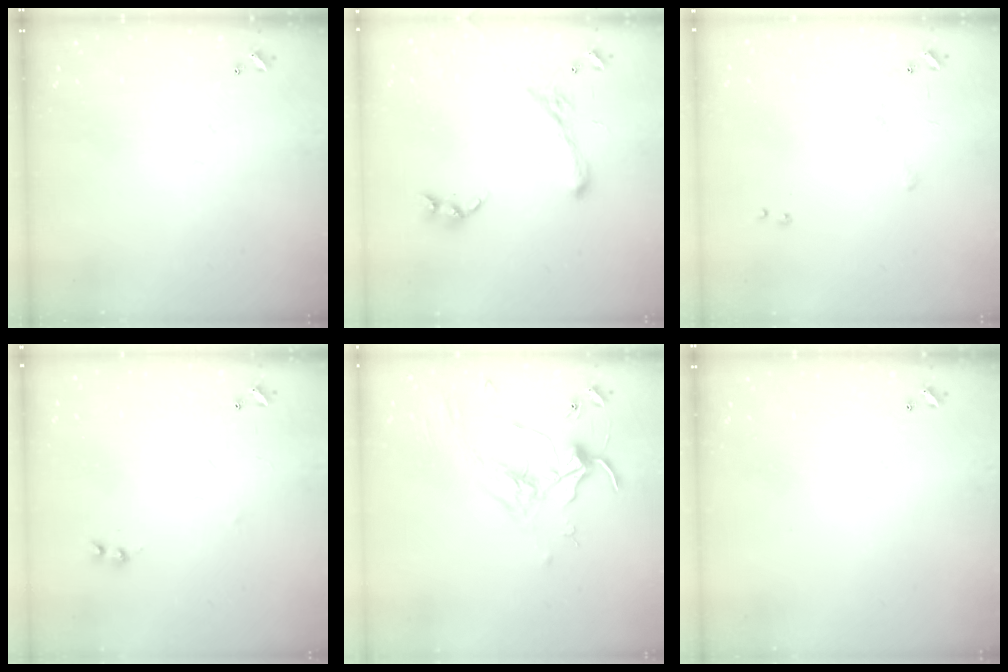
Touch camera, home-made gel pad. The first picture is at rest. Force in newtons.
{"total": 2.5, "press": 2.0, "slide": 1.4}
{"total": 7.9, "press": 7.9, "slide": 0.7}
{"total": 2.0, "press": 2.0, "slide": 0.5}
{"total": 1.7, "press": 1.7, "slide": 0.4}
{"total": 0.0}